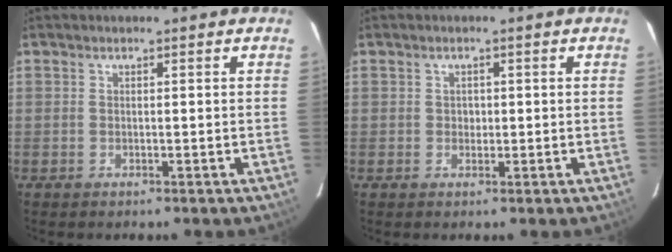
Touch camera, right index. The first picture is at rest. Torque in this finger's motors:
{"motor_torque": [0.24, -0.04, 0.08, 0.02]}